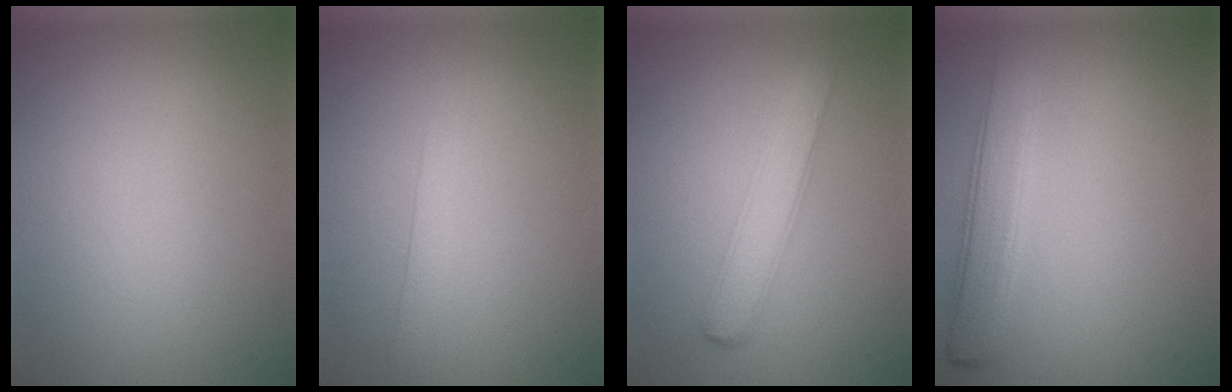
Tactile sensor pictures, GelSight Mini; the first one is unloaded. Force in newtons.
{"total": 1.6, "press": 1.6, "slide": 0.1}
{"total": 2.9, "press": 2.9, "slide": 0.0}
{"total": 3.5, "press": 3.5, "slide": 0.2}